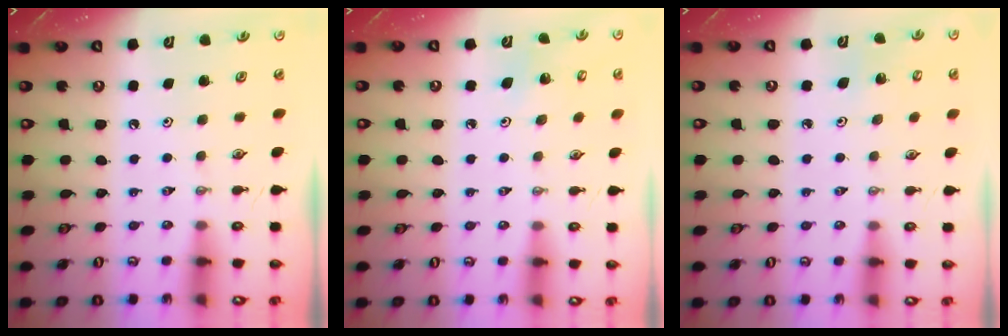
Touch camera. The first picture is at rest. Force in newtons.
{"total": 4.1, "press": 4.0, "slide": 0.5}
{"total": 2.8, "press": 2.7, "slide": 0.5}